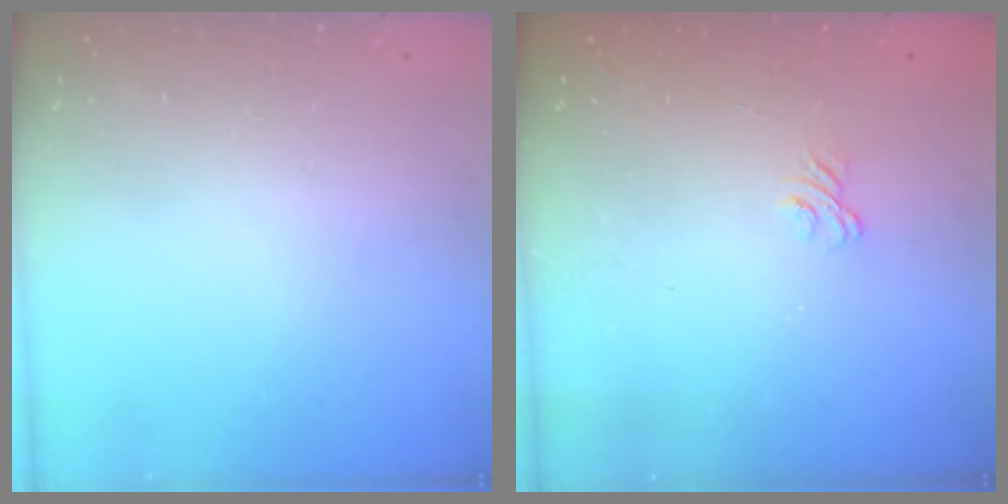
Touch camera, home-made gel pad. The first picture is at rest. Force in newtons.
{"total": 1.9, "press": 1.5, "slide": 1.1}